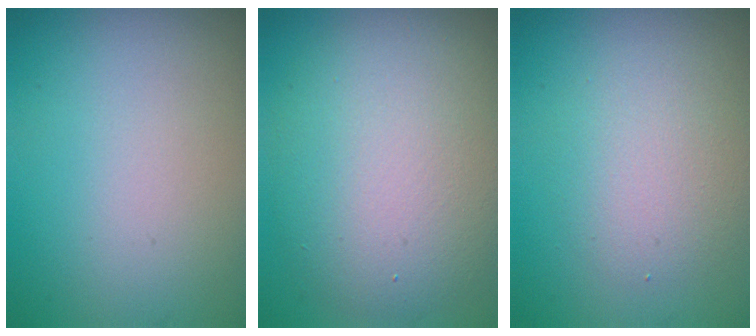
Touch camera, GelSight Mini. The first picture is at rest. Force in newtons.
{"total": 8.8, "press": 8.8, "slide": 0.7}
{"total": 3.2, "press": 3.2, "slide": 0.2}